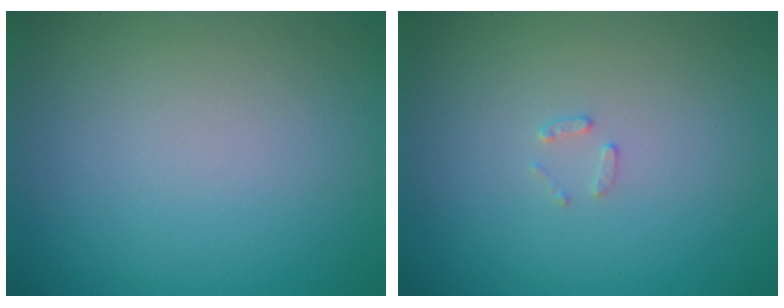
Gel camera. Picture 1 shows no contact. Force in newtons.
{"total": 0.9, "press": 0.9, "slide": 0.2}